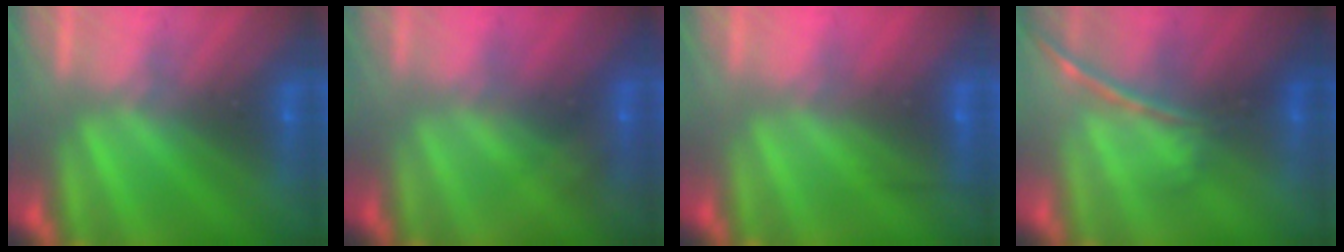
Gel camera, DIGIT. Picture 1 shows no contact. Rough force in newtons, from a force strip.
{"total": 1.8}
{"total": 2.4}
{"total": 1.7}